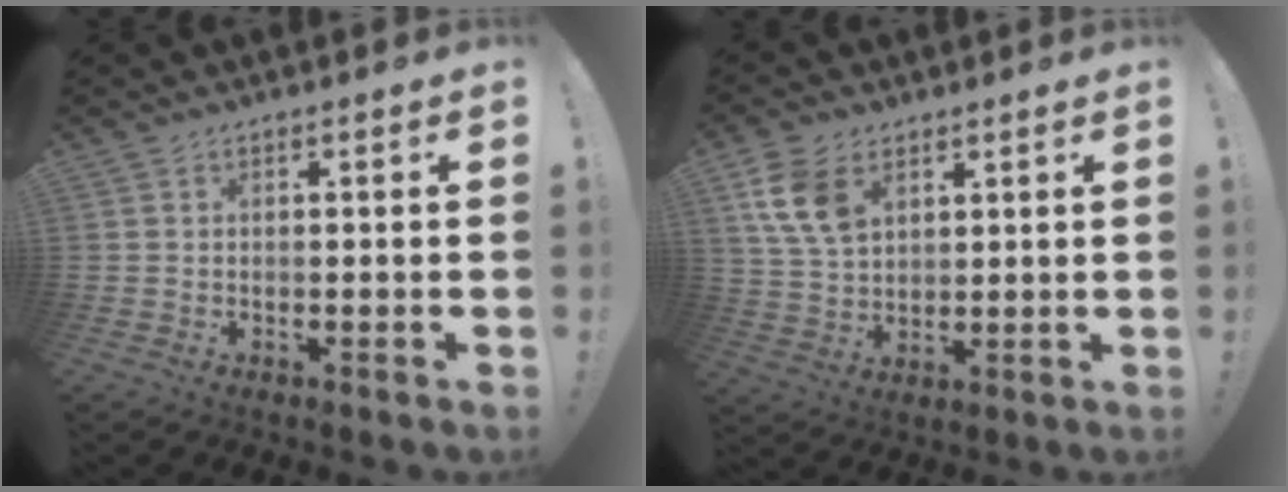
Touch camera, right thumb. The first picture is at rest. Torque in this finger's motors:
{"motor_torque": [0.13, 0.22, 1.28, 0.28, 0.25]}